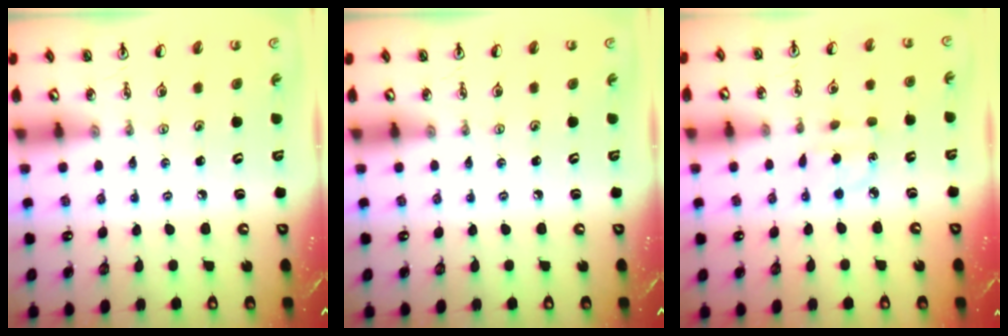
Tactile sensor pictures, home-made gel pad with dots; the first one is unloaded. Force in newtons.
{"total": 0.0}
{"total": 3.9, "press": 3.9, "slide": 0.5}